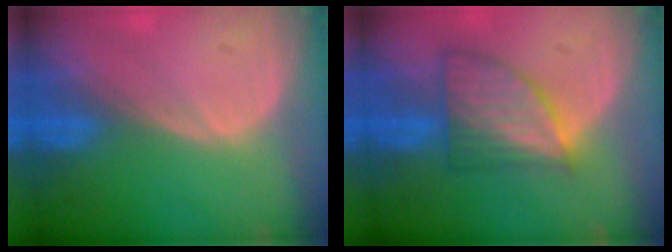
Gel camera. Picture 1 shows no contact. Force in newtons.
{"total": 7.2, "press": 6.5, "slide": 3.2}